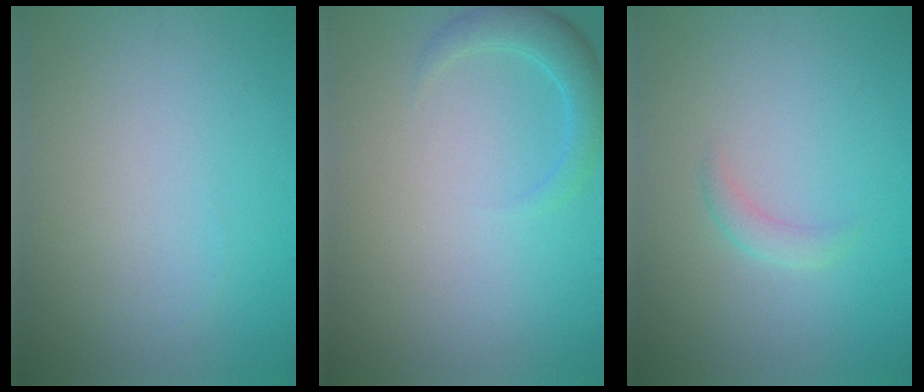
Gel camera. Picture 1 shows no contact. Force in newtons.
{"total": 2.4, "press": 2.4, "slide": 0.1}
{"total": 1.2, "press": 1.2, "slide": 0.1}